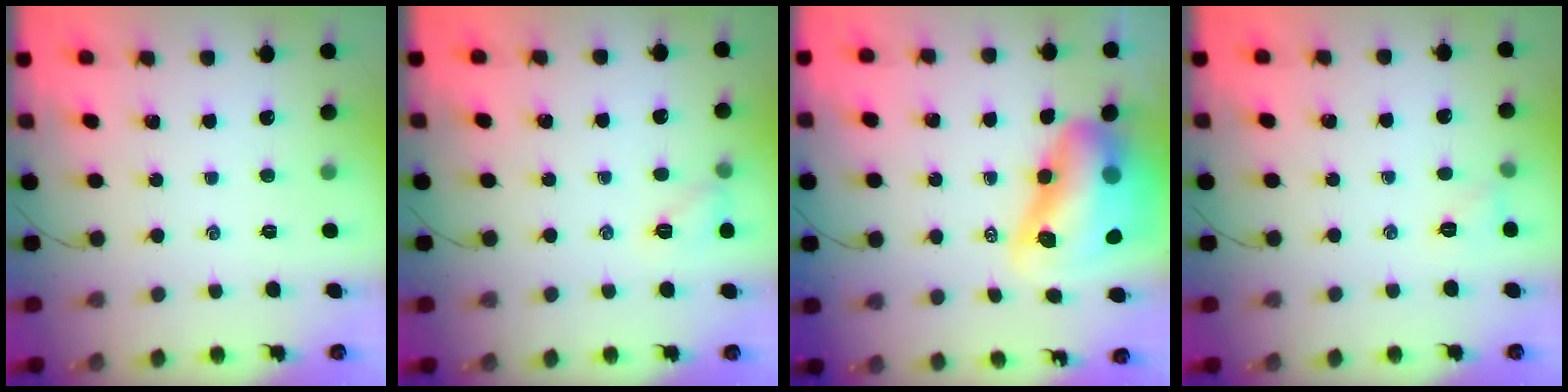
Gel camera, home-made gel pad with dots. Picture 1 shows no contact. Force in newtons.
{"total": 7.0, "press": 6.9, "slide": 1.1}
{"total": 16.7, "press": 16.0, "slide": 4.6}
{"total": 5.4, "press": 5.2, "slide": 1.5}